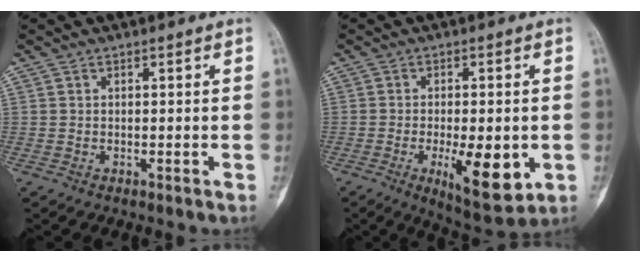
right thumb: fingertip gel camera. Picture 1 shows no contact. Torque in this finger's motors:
{"motor_torque": [-0.59, 0.50, 0.09, 0.03, 0.05]}